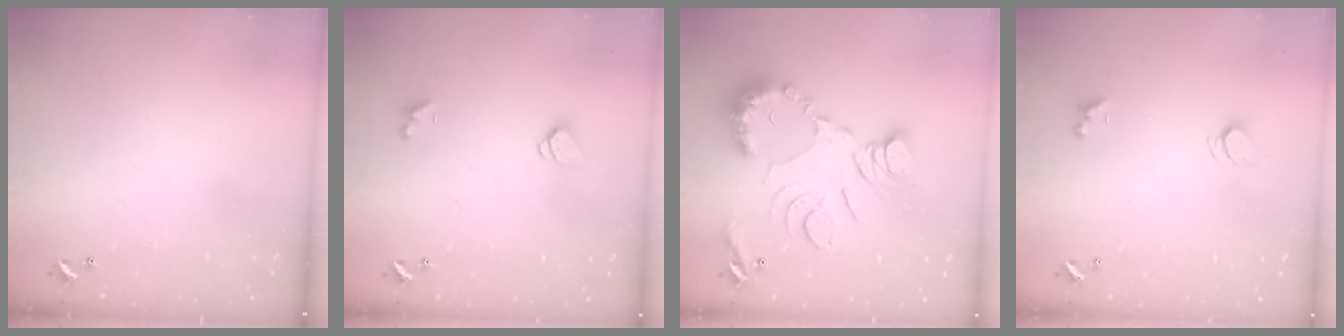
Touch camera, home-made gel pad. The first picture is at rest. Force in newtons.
{"total": 1.7, "press": 1.6, "slide": 0.5}
{"total": 16.2, "press": 16.1, "slide": 2.0}
{"total": 2.5, "press": 2.4, "slide": 0.7}